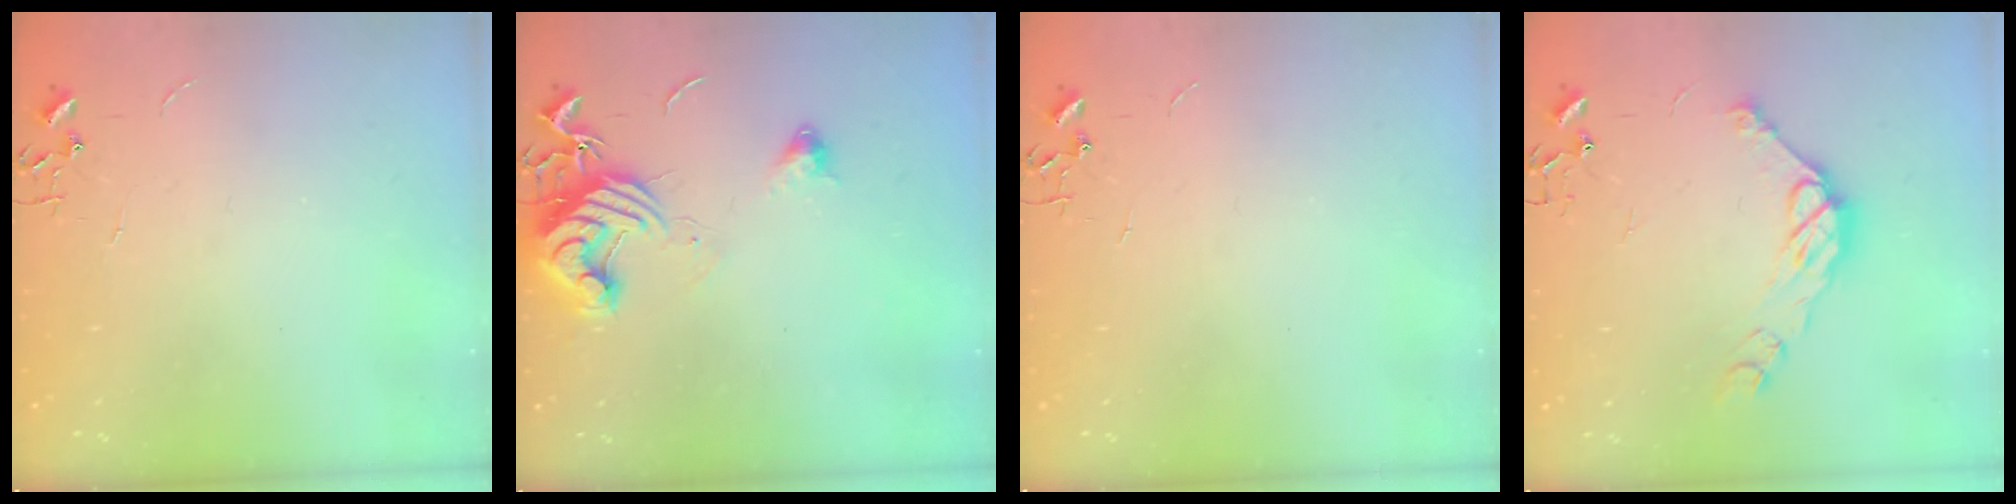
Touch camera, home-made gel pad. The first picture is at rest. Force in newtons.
{"total": 12.7, "press": 12.6, "slide": 1.6}
{"total": 0.0}
{"total": 11.4, "press": 11.3, "slide": 0.7}